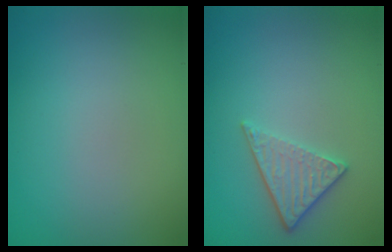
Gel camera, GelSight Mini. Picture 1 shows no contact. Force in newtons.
{"total": 2.8, "press": 2.4, "slide": 1.3}